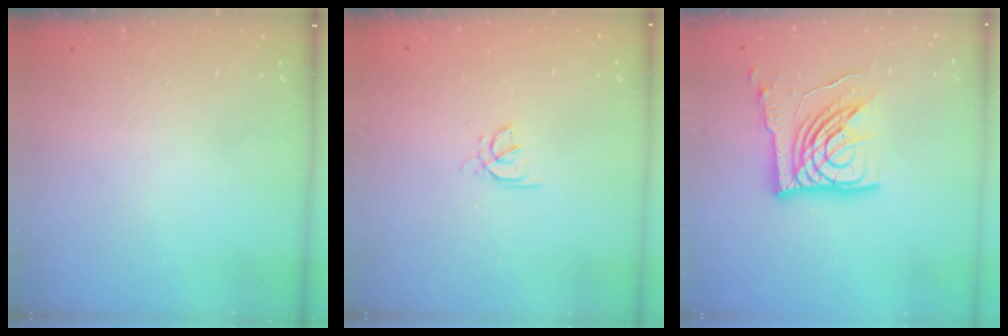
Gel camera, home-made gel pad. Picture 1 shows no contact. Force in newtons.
{"total": 2.0, "press": 1.9, "slide": 0.5}
{"total": 15.7, "press": 15.6, "slide": 1.8}